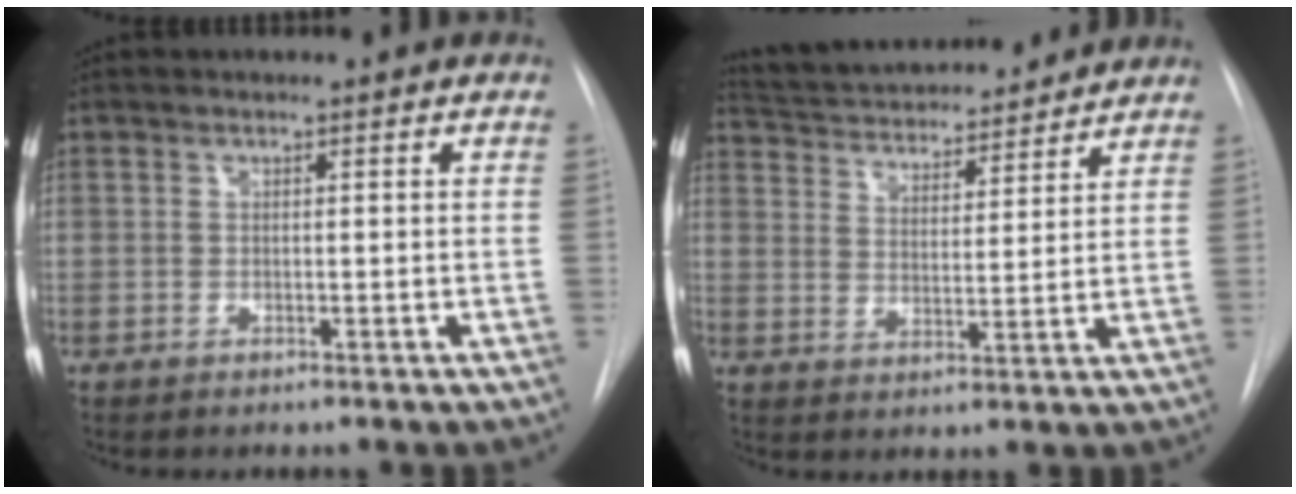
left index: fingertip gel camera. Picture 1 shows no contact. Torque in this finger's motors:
{"motor_torque": [-0.14, -0.79, 0.18, 0.04]}